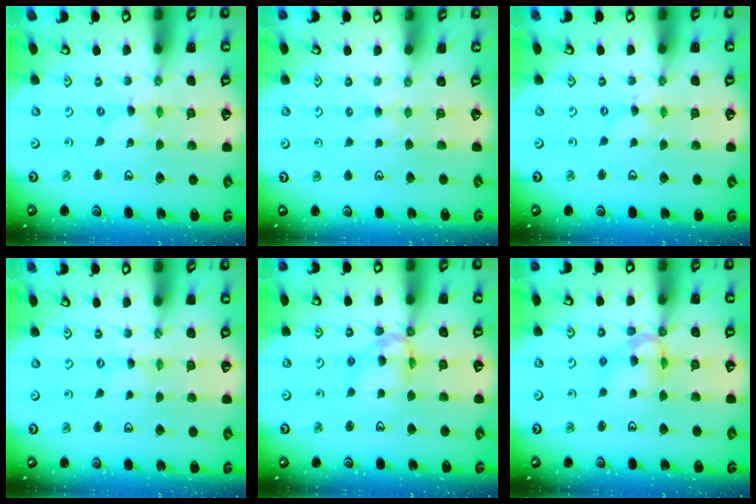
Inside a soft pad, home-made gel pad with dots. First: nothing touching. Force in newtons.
{"total": 2.3, "press": 2.2, "slide": 0.5}
{"total": 0.8, "press": 0.7, "slide": 0.2}
{"total": 0.0}
{"total": 10.8, "press": 10.7, "slide": 1.2}
{"total": 10.8, "press": 10.7, "slide": 1.2}